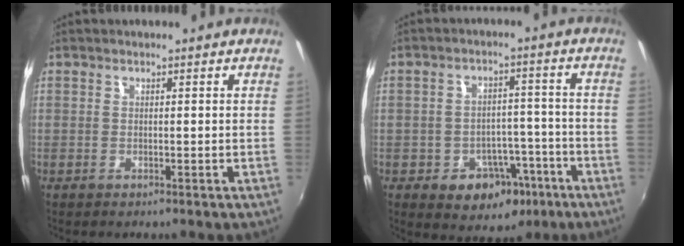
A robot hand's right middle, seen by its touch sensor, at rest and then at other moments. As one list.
[{"total": 9.5, "force": [-4.8, 7.0, 4.3], "torque": [-0.071, 0.024, -0.045]}]